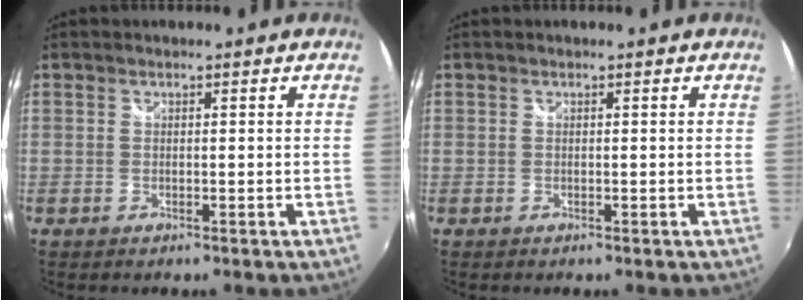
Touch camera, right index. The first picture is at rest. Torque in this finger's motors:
{"motor_torque": [0.01, 0.01, 0.00, 0.00]}